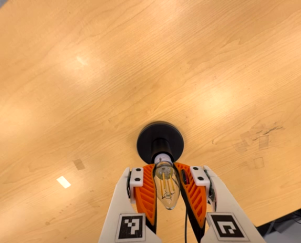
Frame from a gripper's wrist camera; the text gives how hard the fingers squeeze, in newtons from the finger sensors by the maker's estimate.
{"total": 25.6, "left": 25.8, "right": 25.3}